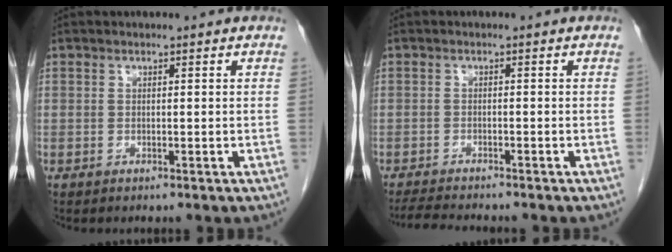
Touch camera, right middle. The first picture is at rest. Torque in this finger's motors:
{"motor_torque": [0.27, -0.24, 0.00, -0.01]}